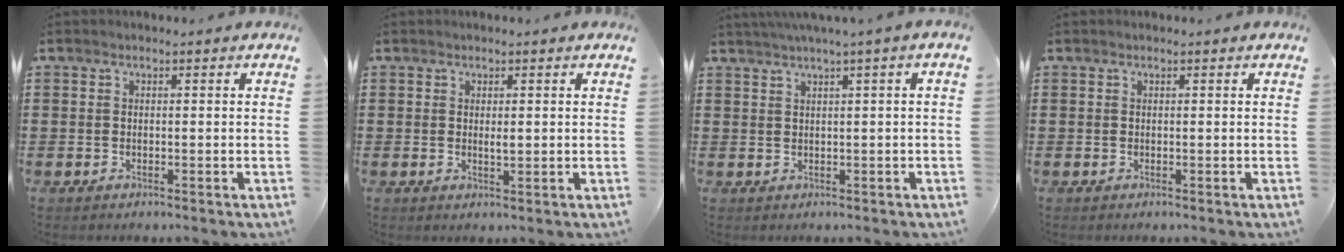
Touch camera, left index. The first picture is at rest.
{"total": 1.2, "force": [0.2, 0.3, 1.1], "torque": [-0.022, 0.001, 0.002]}
{"total": 1.8, "force": [0.7, -0.7, 1.5], "torque": [-0.026, -0.007, 0.013]}
{"total": 0.0}